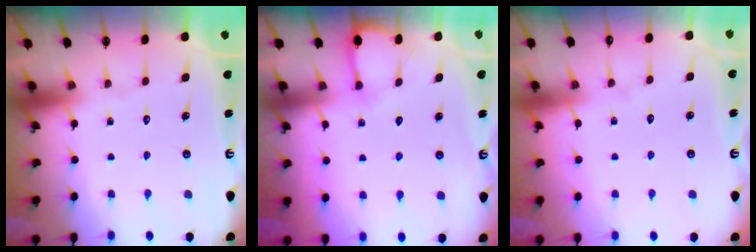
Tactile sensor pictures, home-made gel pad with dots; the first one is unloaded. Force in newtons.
{"total": 5.2, "press": 5.1, "slide": 0.7}
{"total": 2.9, "press": 2.9, "slide": 0.4}